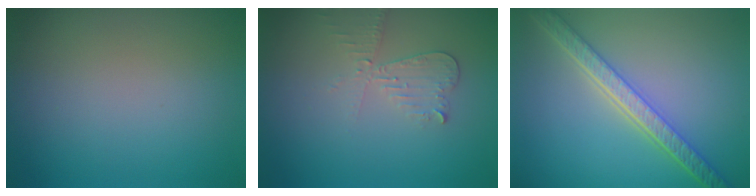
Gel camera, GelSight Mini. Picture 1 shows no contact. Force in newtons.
{"total": 2.4, "press": 2.4, "slide": 0.5}
{"total": 5.1, "press": 4.1, "slide": 3.0}